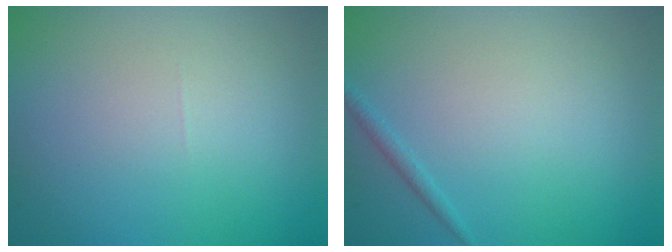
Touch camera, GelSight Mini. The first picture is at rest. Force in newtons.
{"total": 0.8, "press": 0.8, "slide": 0.0}